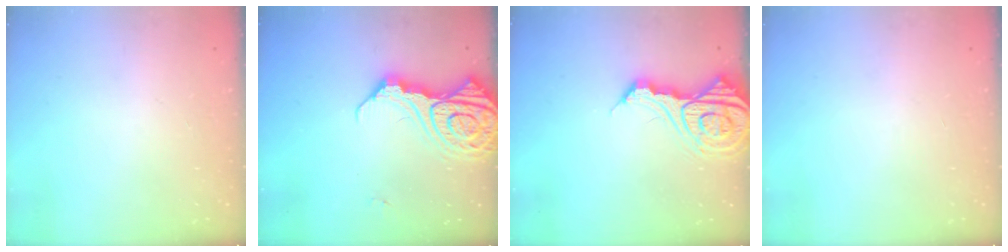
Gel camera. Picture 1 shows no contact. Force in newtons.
{"total": 19.2, "press": 19.1, "slide": 2.1}
{"total": 13.7, "press": 13.6, "slide": 1.4}
{"total": 0.0}